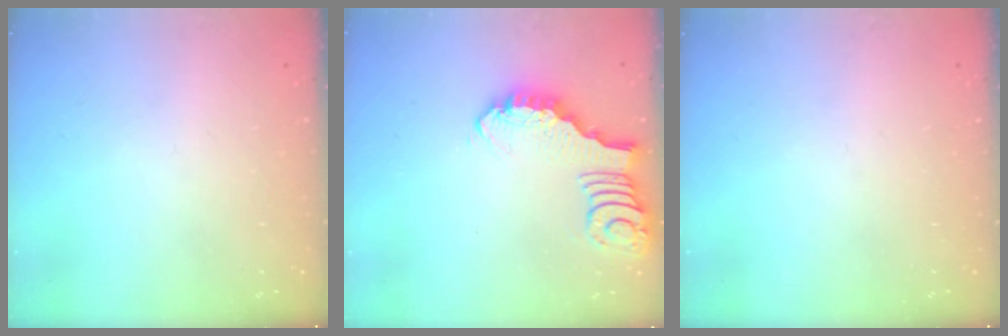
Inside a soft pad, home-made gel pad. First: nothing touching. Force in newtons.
{"total": 2.9, "press": 2.9, "slide": 0.2}
{"total": 0.0}